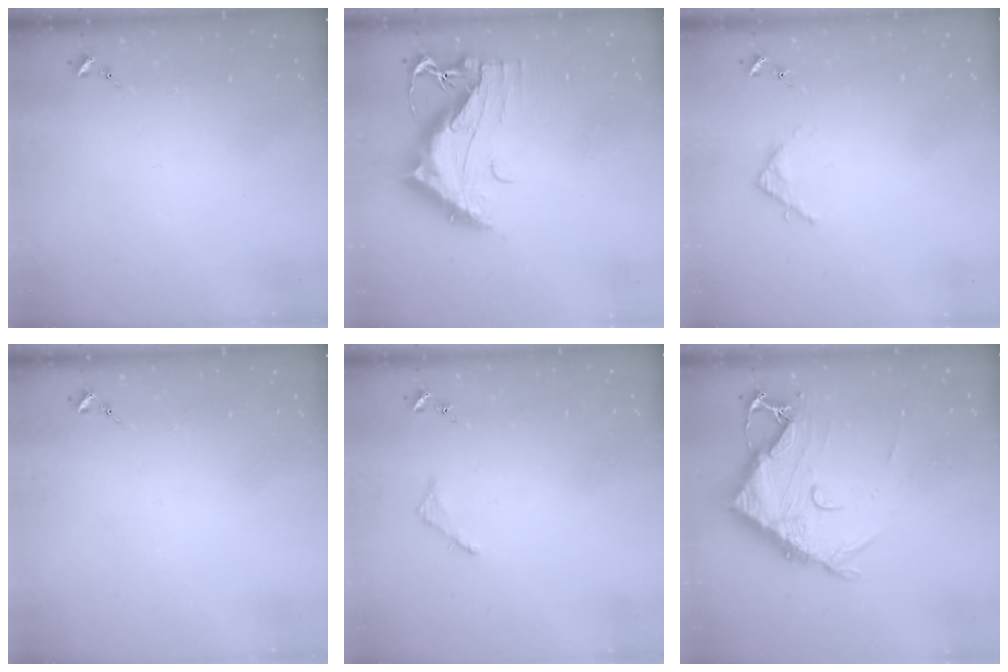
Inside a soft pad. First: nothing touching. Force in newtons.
{"total": 13.7, "press": 13.6, "slide": 1.3}
{"total": 3.1, "press": 3.1, "slide": 0.4}
{"total": 0.0}
{"total": 2.8, "press": 2.7, "slide": 0.3}
{"total": 13.0, "press": 12.9, "slide": 1.5}